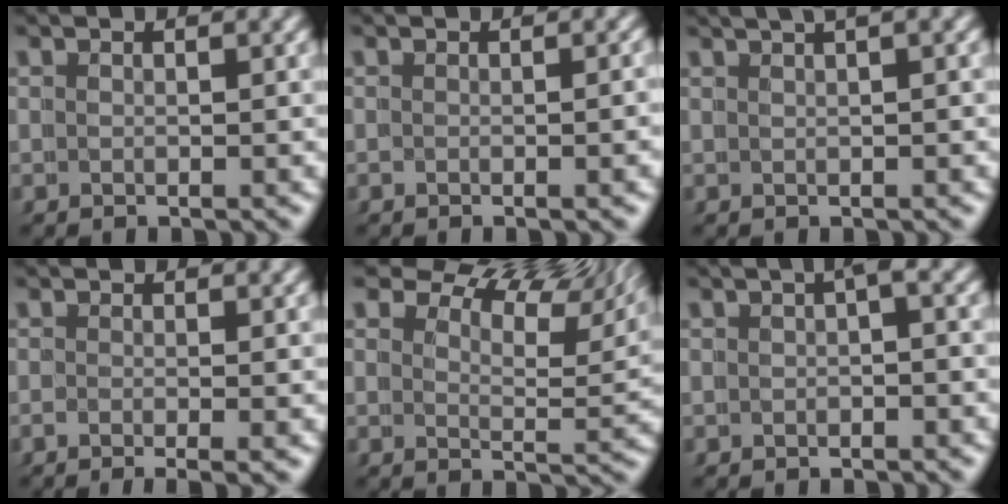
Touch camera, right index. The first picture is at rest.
{"total": 1.1, "force": [-0.4, -0.3, 1.0], "torque": [-0.003, 0.006, -0.010]}
{"total": 3.7, "force": [2.1, 1.2, 2.9], "torque": [-0.022, 0.022, 0.024]}
{"total": 2.4, "force": [-1.4, -0.3, 2.0], "torque": [-0.018, -0.002, -0.024]}
{"total": 9.8, "force": [6.8, 3.8, 6.0], "torque": [-0.070, 0.021, 0.089]}
{"total": 0.7, "force": [-0.4, 0.3, 0.4], "torque": [-0.009, -0.004, -0.004]}